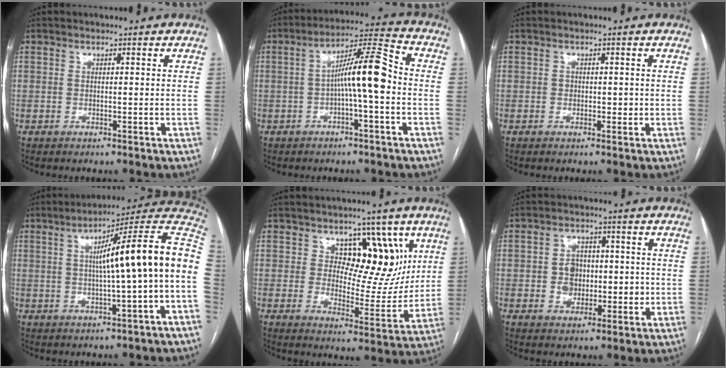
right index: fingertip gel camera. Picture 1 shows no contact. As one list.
[{"total": 9.7, "force": [-1.2, 0.7, 9.6], "torque": [-0.162, 0.028, -0.026]}, {"total": 1.3, "force": [0.0, 1.1, 0.8], "torque": [-0.005, 0.004, 0.001]}, {"total": 16.6, "force": [0.9, -0.5, 16.5], "torque": [-0.230, 0.032, 0.006]}, {"total": 10.8, "force": [4.7, 6.3, 7.4], "torque": [-0.086, 0.005, 0.078]}, {"total": 5.6, "force": [-0.1, 4.6, 3.2], "torque": [-0.046, 0.017, 0.006]}]